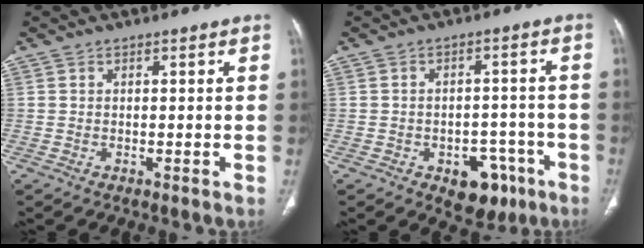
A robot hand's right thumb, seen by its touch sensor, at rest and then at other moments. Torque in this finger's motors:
{"motor_torque": [4.36, 0.47, 0.57, -0.98, 0.00]}